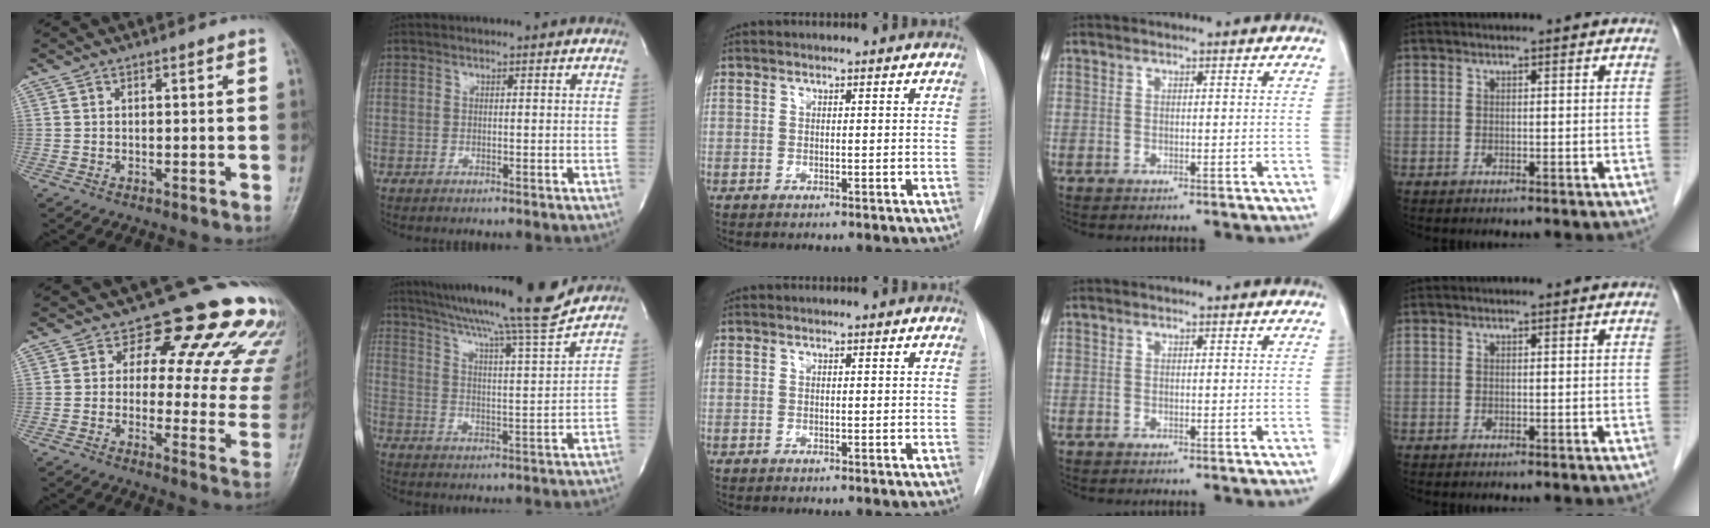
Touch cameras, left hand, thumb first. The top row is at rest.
{"thumb": {"total": 17.7, "force": [13.1, 7.7, 8.9], "torque": [-0.045, -0.064, 0.128]}, "index": {"total": 18.5, "force": [16.4, -1.1, 8.4], "torque": [-0.142, -0.028, 0.241]}}